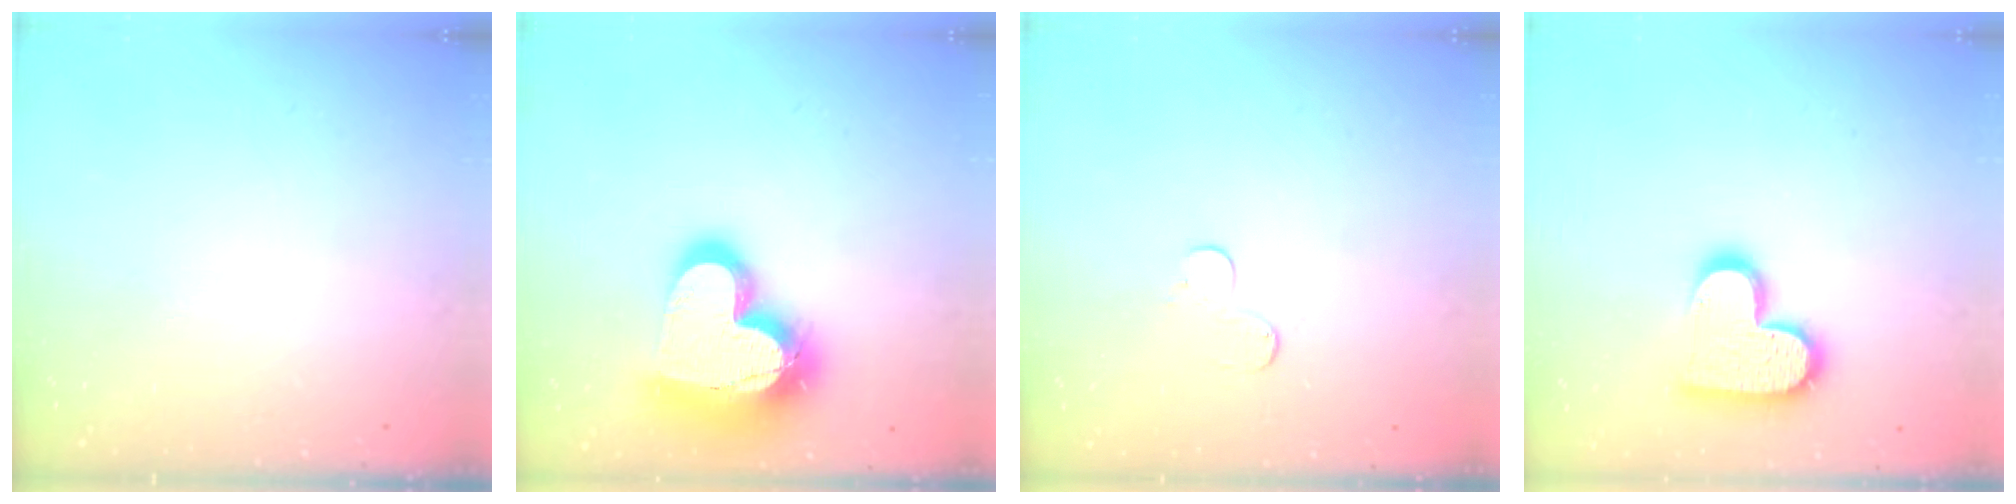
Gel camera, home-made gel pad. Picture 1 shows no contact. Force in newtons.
{"total": 23.1, "press": 23.0, "slide": 1.8}
{"total": 4.9, "press": 4.9, "slide": 0.5}
{"total": 13.8, "press": 13.8, "slide": 0.6}